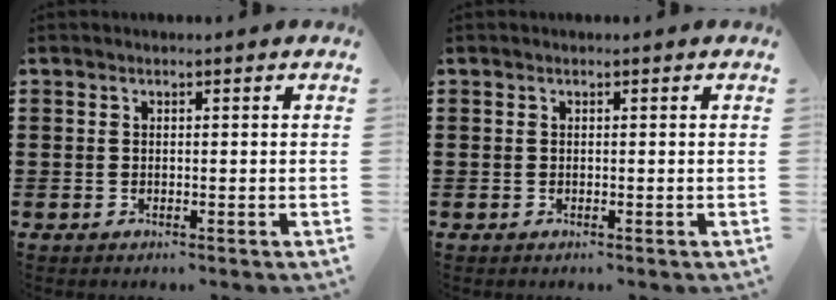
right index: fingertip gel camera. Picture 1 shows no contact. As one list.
[{"total": 0.0}]